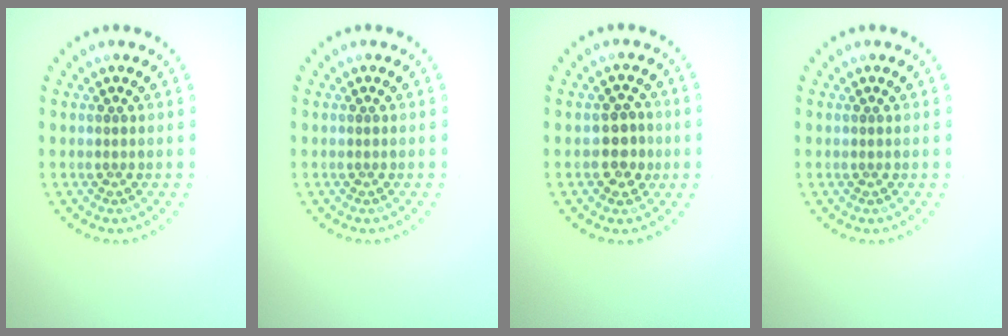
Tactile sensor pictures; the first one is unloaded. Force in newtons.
{"total": 0.0}
{"total": 2.4, "press": 2.3, "slide": 0.7}
{"total": 0.0}